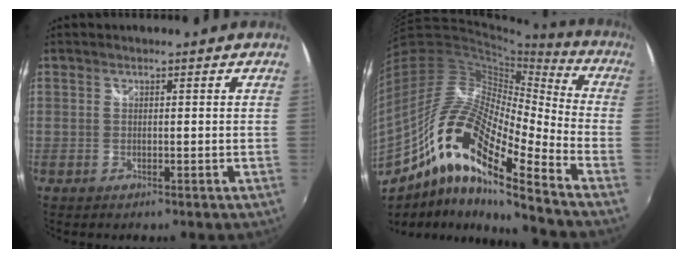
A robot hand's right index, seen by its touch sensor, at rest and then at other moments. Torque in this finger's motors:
{"motor_torque": [0.53, -0.61, 1.03, 0.21]}